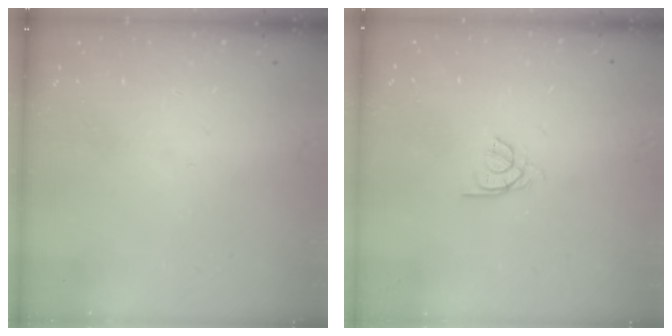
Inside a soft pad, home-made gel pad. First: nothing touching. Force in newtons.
{"total": 2.2, "press": 2.1, "slide": 0.4}